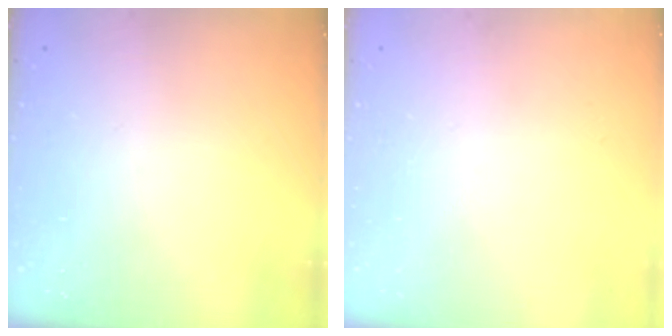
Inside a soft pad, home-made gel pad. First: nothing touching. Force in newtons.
{"total": 0.0}